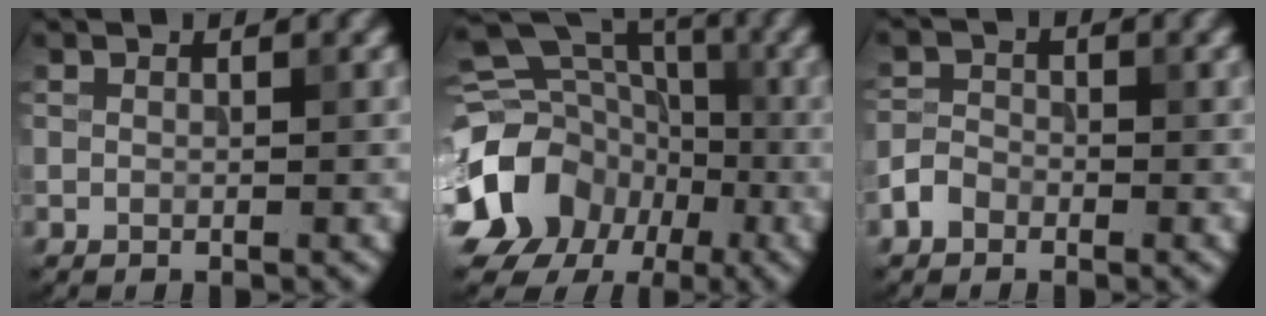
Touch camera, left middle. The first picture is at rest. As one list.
[{"total": 15.9, "force": [-5.7, 13.5, 6.1], "torque": [-0.150, -0.020, -0.111]}, {"total": 2.0, "force": [-1.2, 1.4, 0.7], "torque": [-0.008, 0.006, -0.029]}]